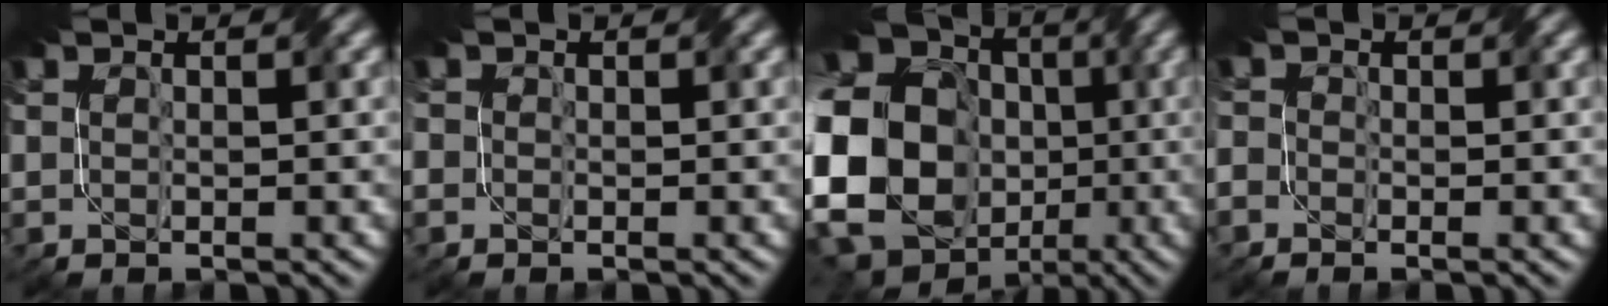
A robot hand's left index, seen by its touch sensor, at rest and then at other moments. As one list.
[{"total": 2.7, "force": [0.4, 2.3, 1.3], "torque": [-0.035, 0.011, -0.012]}, {"total": 25.2, "force": [-2.6, 22.5, 11.0], "torque": [-0.236, -0.007, -0.106]}, {"total": 1.3, "force": [-0.6, 1.1, 0.4], "torque": [-0.005, 0.009, -0.024]}]